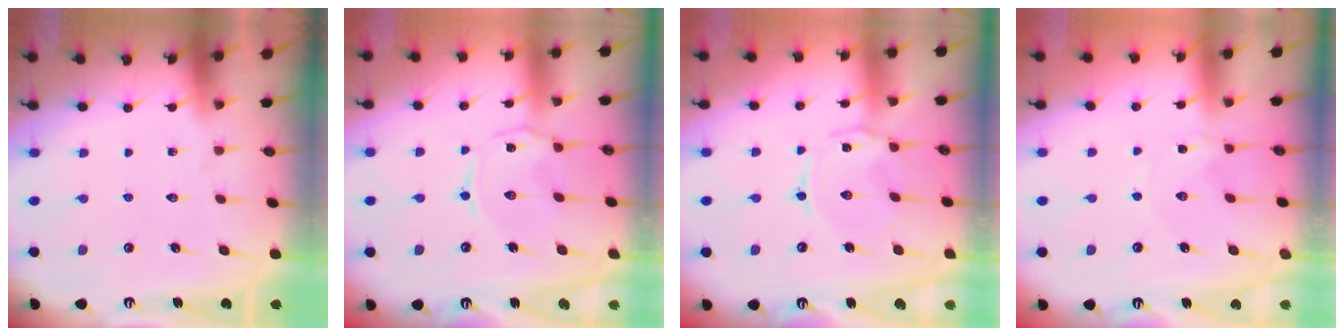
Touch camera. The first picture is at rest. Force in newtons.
{"total": 1.5, "press": 1.4, "slide": 0.5}
{"total": 2.0, "press": 1.9, "slide": 0.5}
{"total": 0.0}